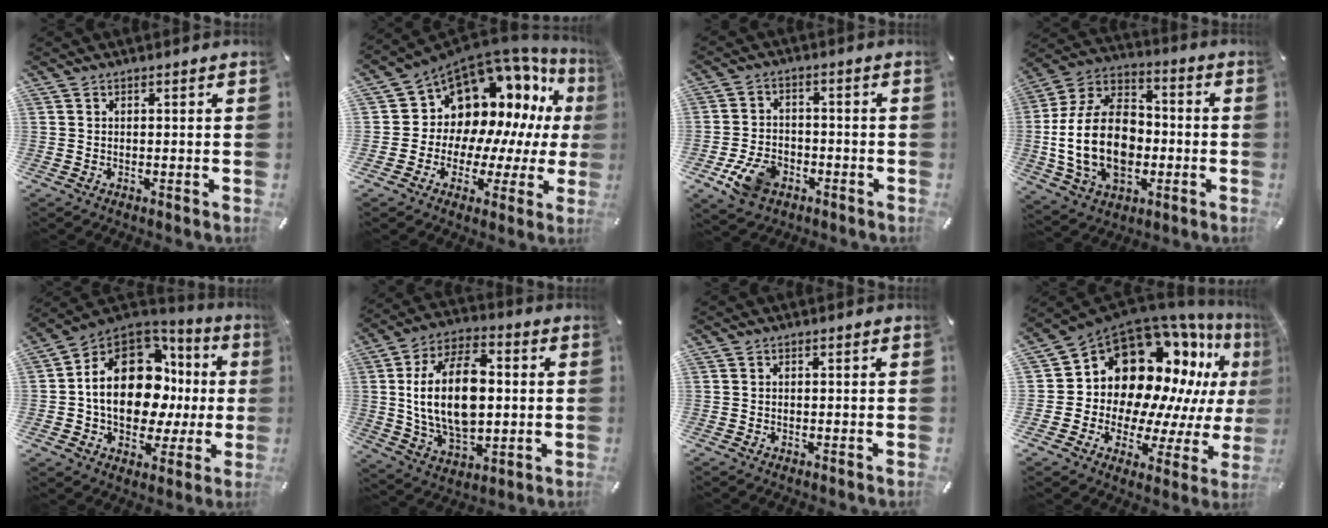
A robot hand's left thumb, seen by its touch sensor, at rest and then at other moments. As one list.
[{"total": 13.1, "force": [7.3, 10.1, 4.0], "torque": [-0.061, -0.098, 0.151]}, {"total": 8.6, "force": [-4.0, 6.1, 4.6], "torque": [-0.092, 0.015, -0.073]}, {"total": 19.8, "force": [-3.2, 14.1, 13.5], "torque": [-0.287, 0.013, -0.058]}, {"total": 19.2, "force": [1.7, 13.2, 13.9], "torque": [-0.243, -0.009, 0.030]}, {"total": 19.4, "force": [1.0, 12.3, 15.0], "torque": [-0.303, 0.003, 0.013]}, {"total": 0.0}, {"total": 18.0, "force": [10.3, 12.5, 8.0], "torque": [-0.133, -0.113, 0.202]}]